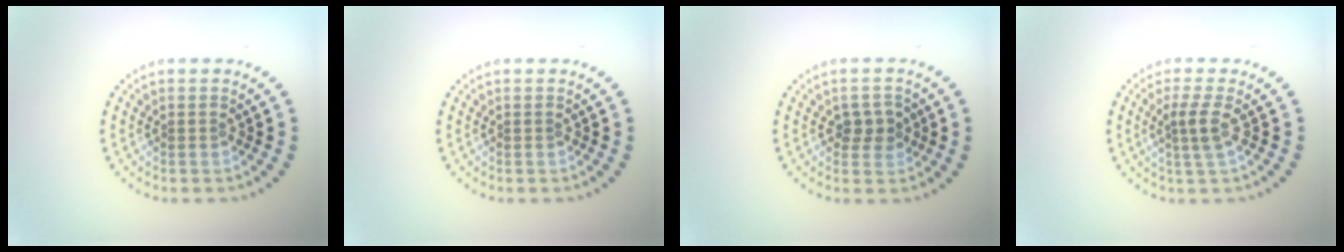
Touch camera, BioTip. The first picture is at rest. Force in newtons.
{"total": 0.0}
{"total": 1.8, "press": 1.8, "slide": 0.3}
{"total": 2.0, "press": 1.7, "slide": 1.2}